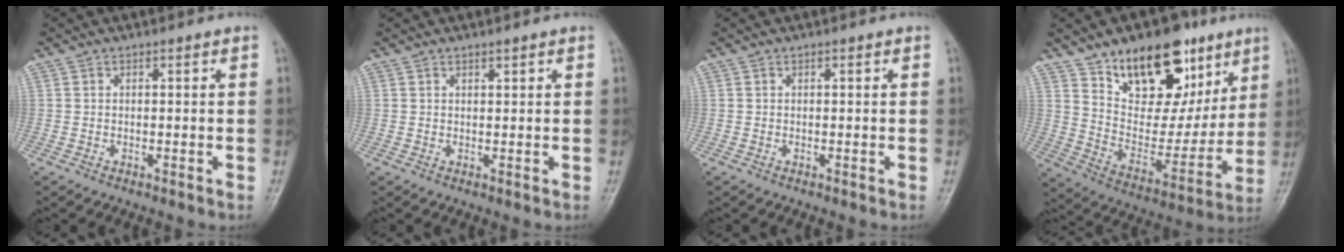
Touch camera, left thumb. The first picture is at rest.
{"total": 0.9, "force": [0.7, 0.2, 0.5], "torque": [-0.007, -0.005, 0.013]}
{"total": 0.0}
{"total": 22.6, "force": [13.1, 12.5, 13.5], "torque": [-0.148, -0.051, 0.222]}